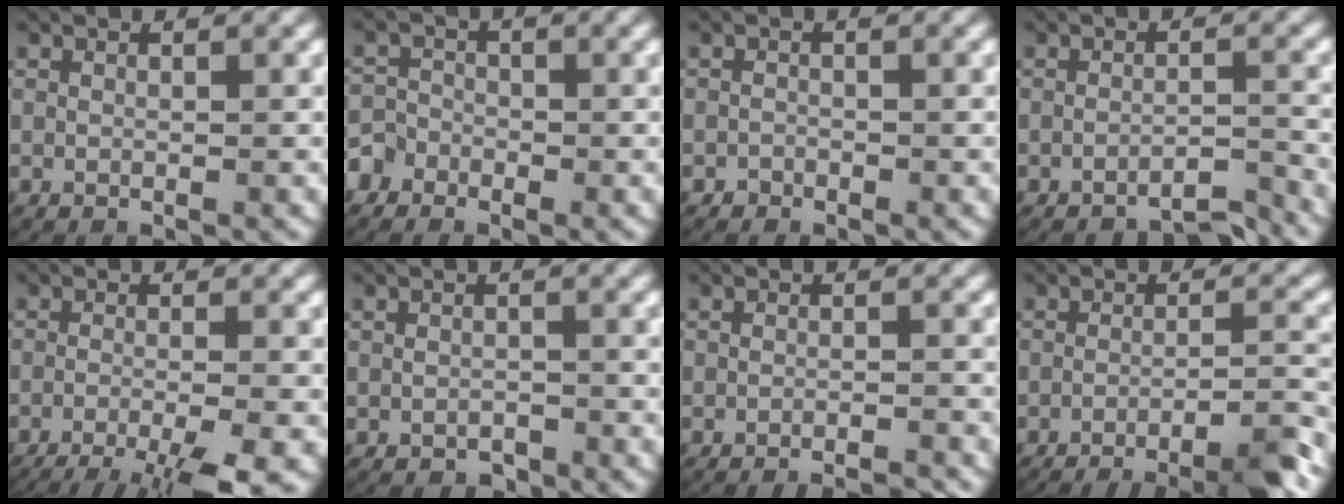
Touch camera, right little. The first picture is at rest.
{"total": 3.2, "force": [-1.7, 2.7, 0.5], "torque": [-0.015, -0.006, -0.035]}
{"total": 0.7, "force": [-0.5, 0.5, -0.3], "torque": [0.004, -0.004, -0.010]}
{"total": 3.4, "force": [-3.3, 0.3, 0.8], "torque": [0.000, -0.001, -0.057]}
{"total": 8.7, "force": [-6.2, 3.2, 5.2], "torque": [-0.079, -0.027, -0.083]}
{"total": 1.2, "force": [-1.1, 0.5, 0.0], "torque": [0.003, -0.002, -0.018]}
{"total": 3.9, "force": [-3.8, 0.5, 0.7], "torque": [0.000, -0.006, -0.058]}
{"total": 9.8, "force": [-8.3, 2.3, 4.8], "torque": [-0.046, -0.014, -0.122]}